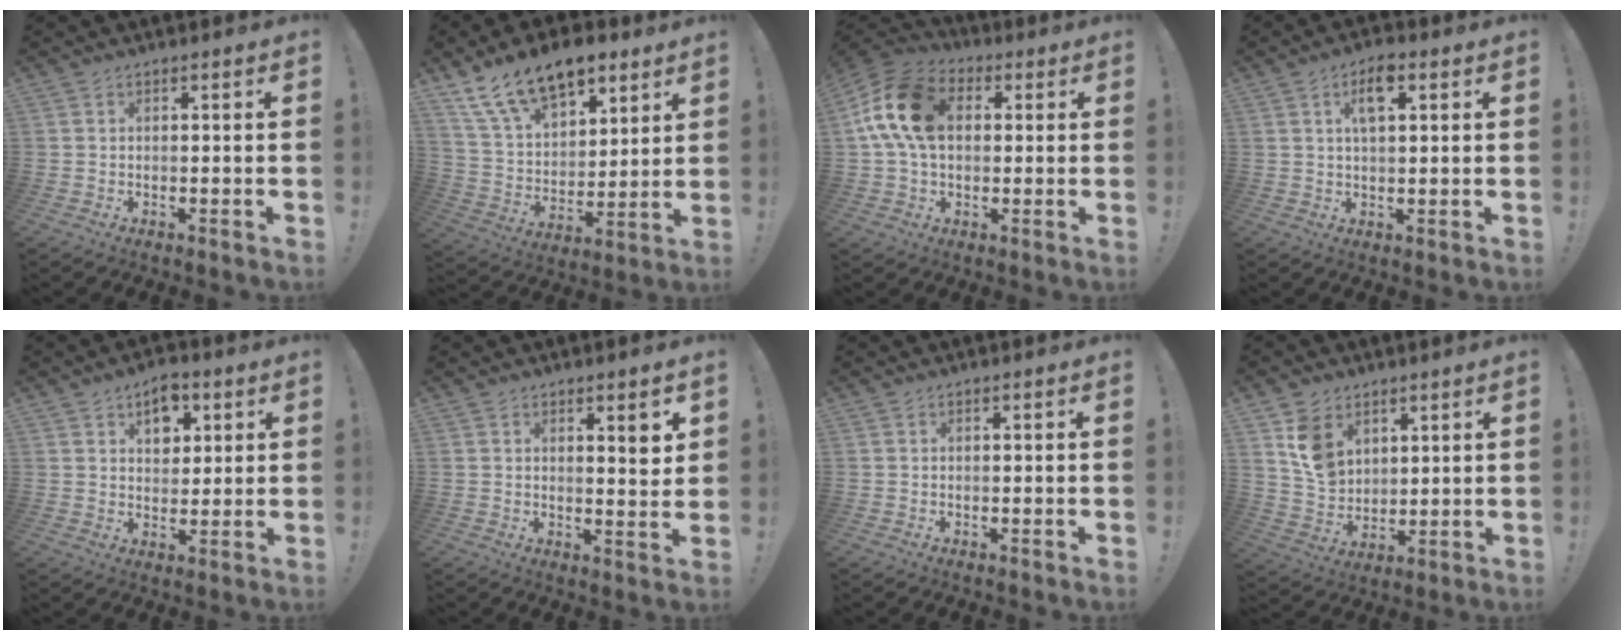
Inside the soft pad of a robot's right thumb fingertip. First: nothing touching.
{"total": 17.5, "force": [11.4, 9.6, 9.2], "torque": [-0.154, -0.069, 0.213]}
{"total": 16.4, "force": [2.9, 11.1, 11.8], "torque": [-0.216, 0.011, 0.056]}
{"total": 6.7, "force": [2.6, 2.9, 5.5], "torque": [-0.083, 0.001, 0.039]}
{"total": 7.9, "force": [3.9, 5.6, 4.0], "torque": [-0.041, -0.018, 0.069]}
{"total": 5.0, "force": [2.5, 1.0, 4.2], "torque": [-0.044, -0.019, 0.034]}
{"total": 0.0}
{"total": 10.3, "force": [5.4, 7.8, 4.0], "torque": [-0.058, -0.028, 0.109]}